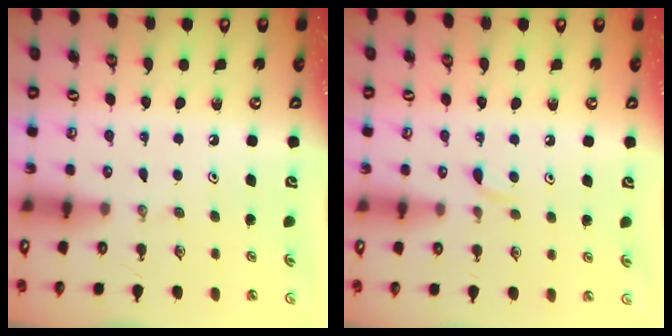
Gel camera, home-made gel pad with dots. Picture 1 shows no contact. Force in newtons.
{"total": 3.7, "press": 3.7, "slide": 0.5}